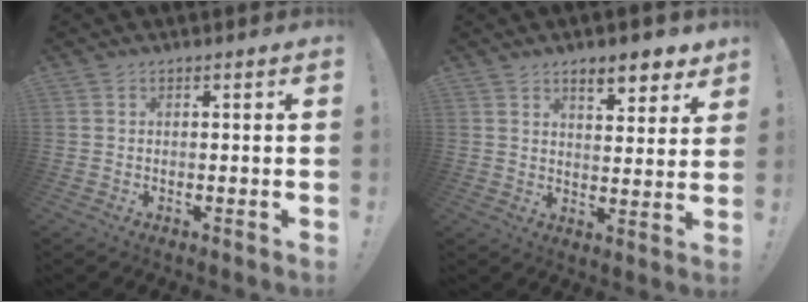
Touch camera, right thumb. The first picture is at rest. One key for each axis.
{"total": 8.1, "fx": 5.8, "fy": 2.8, "fz": 5.0, "tx": -0.053, "ty": -0.038, "tz": 0.098}